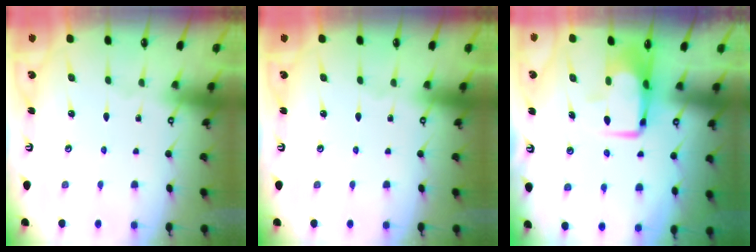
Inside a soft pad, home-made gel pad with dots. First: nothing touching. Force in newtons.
{"total": 0.0}
{"total": 7.3, "press": 7.1, "slide": 1.4}